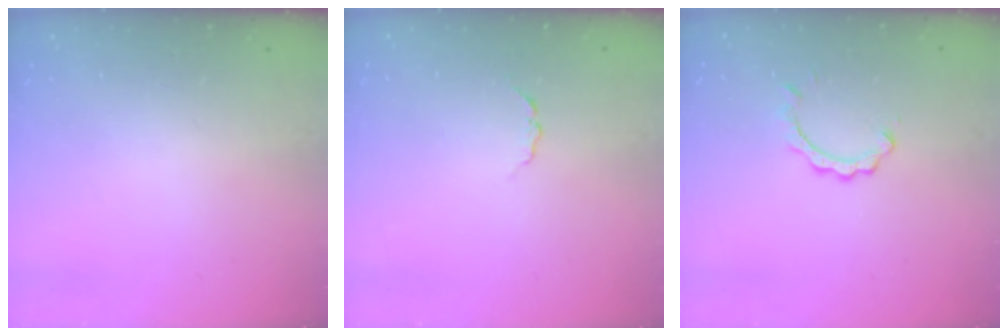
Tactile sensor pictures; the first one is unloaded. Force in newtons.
{"total": 3.2, "press": 3.1, "slide": 0.4}
{"total": 2.7, "press": 2.6, "slide": 0.3}